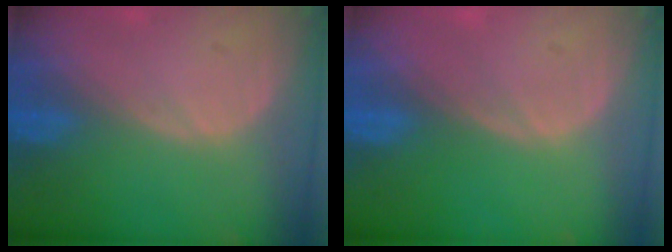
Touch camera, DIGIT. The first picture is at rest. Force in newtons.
{"total": 0.0}